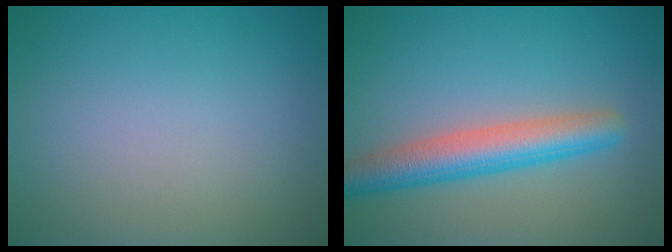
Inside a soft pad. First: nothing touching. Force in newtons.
{"total": 5.1, "press": 5.1, "slide": 0.1}